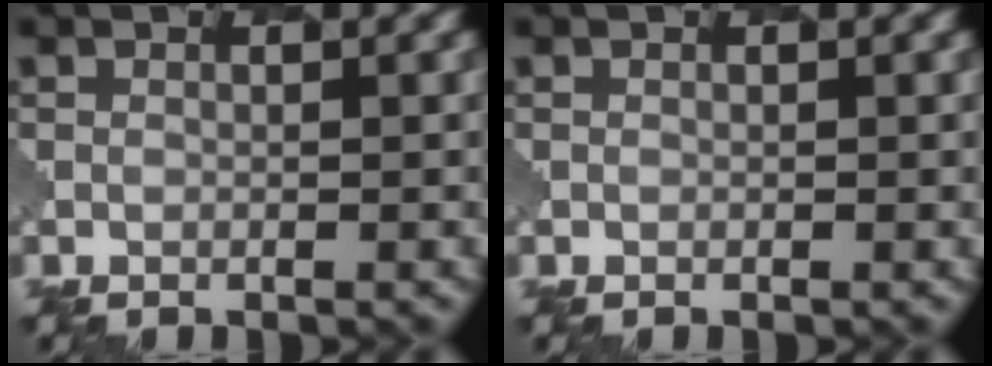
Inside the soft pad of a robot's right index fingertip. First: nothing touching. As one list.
[{"total": 0.0}]